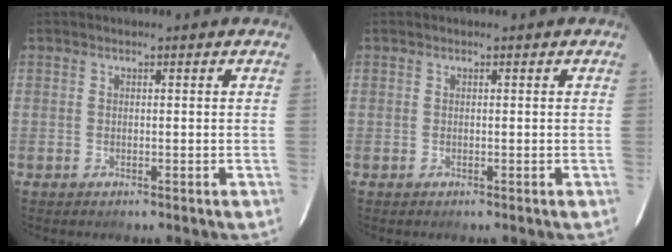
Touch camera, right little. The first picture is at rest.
{"total": 0.0}